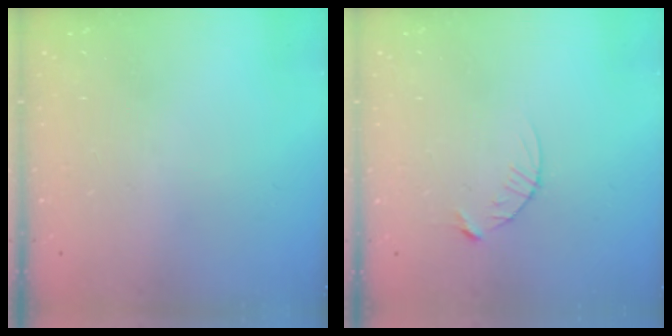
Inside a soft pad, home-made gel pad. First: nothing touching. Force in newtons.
{"total": 3.8, "press": 3.8, "slide": 0.4}